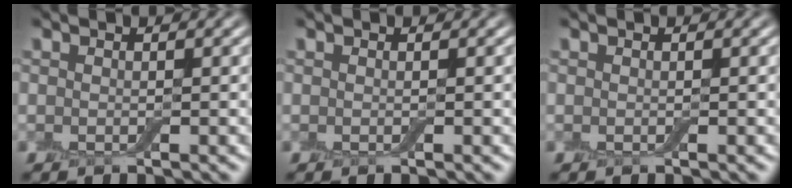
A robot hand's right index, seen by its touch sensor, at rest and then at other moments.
{"total": 0.0}
{"total": 0.0}